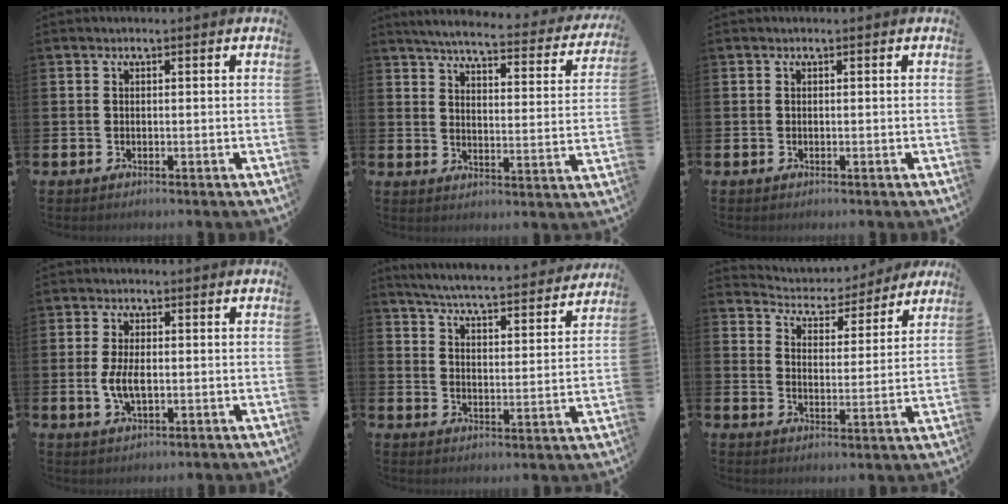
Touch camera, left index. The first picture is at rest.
{"total": 4.8, "force": [4.4, 0.5, 1.8], "torque": [-0.050, -0.040, 0.067]}
{"total": 0.0}
{"total": 4.0, "force": [-0.3, 1.9, 3.5], "torque": [-0.073, 0.002, -0.007]}
{"total": 5.6, "force": [5.4, 0.1, 1.4], "torque": [-0.051, -0.048, 0.090]}
{"total": 4.8, "force": [4.5, 1.4, 0.1], "torque": [-0.024, -0.045, 0.073]}